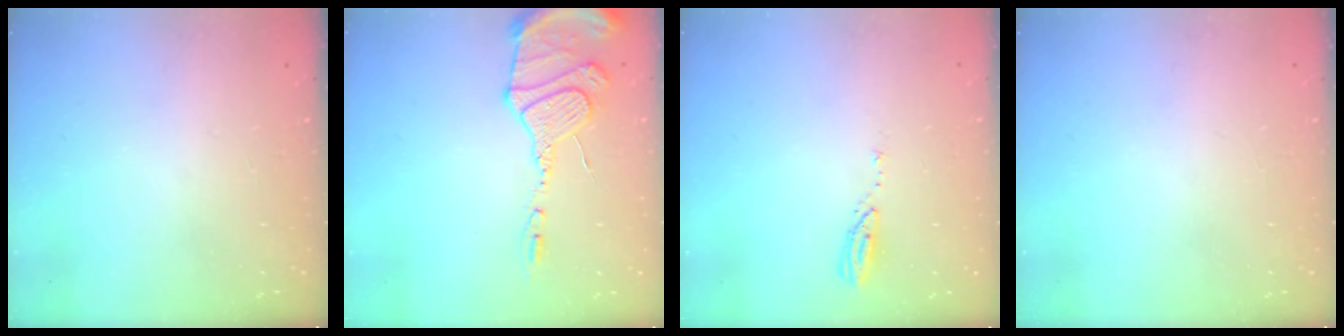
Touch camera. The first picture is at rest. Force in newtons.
{"total": 18.1, "press": 17.8, "slide": 3.3}
{"total": 4.0, "press": 4.0, "slide": 0.4}
{"total": 0.0}